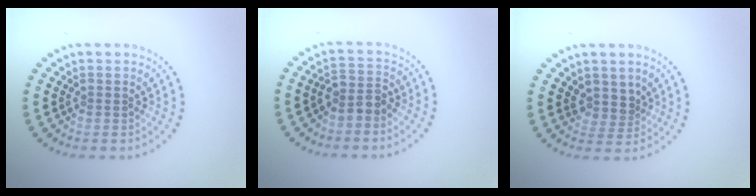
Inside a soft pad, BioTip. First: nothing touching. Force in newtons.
{"total": 2.1, "press": 1.8, "slide": 1.2}
{"total": 2.0, "press": 1.5, "slide": 1.3}